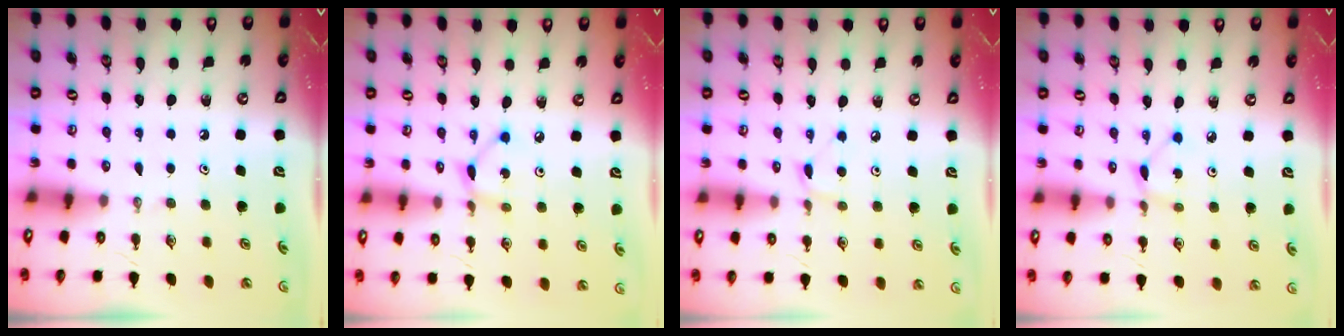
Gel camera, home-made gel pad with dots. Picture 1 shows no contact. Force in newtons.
{"total": 3.8, "press": 3.8, "slide": 0.0}
{"total": 5.0, "press": 5.0, "slide": 0.6}
{"total": 2.3, "press": 2.3, "slide": 0.2}